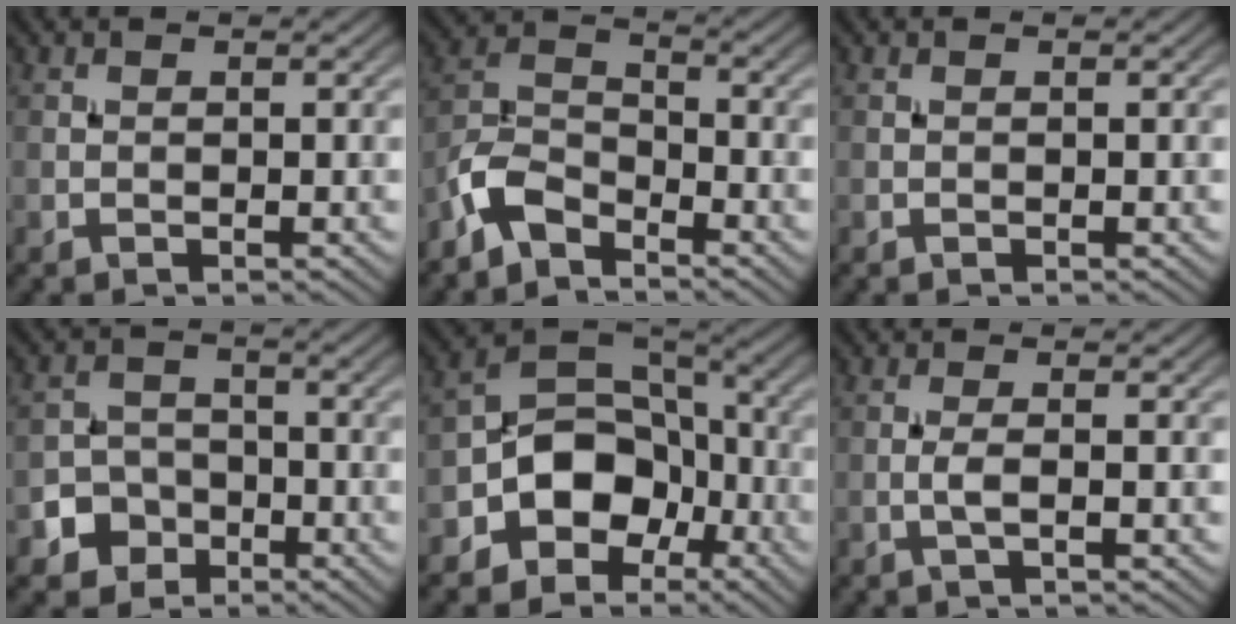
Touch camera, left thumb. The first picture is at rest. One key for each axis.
{"total": 5.9, "fx": -4.4, "fy": 2.5, "fz": 3.0, "tx": -0.065, "ty": 0.003, "tz": -0.107}
{"total": 0.0}
{"total": 4.4, "fx": -2.3, "fy": 3.5, "fz": 1.2, "tx": -0.014, "ty": -0.003, "tz": -0.050}
{"total": 10.9, "fx": -4.4, "fy": 8.0, "fz": 5.9, "tx": -0.103, "ty": -0.008, "tz": -0.093}
{"total": 1.8, "fx": -0.4, "fy": 0.2, "fz": 1.7, "tx": -0.038, "ty": 0.004, "tz": -0.013}